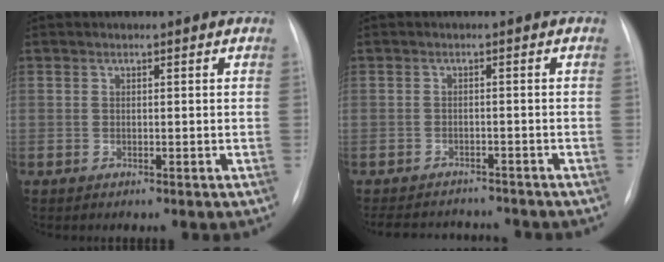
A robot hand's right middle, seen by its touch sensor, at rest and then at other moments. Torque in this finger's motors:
{"motor_torque": [0.00, -0.03, -0.02, 0.00]}